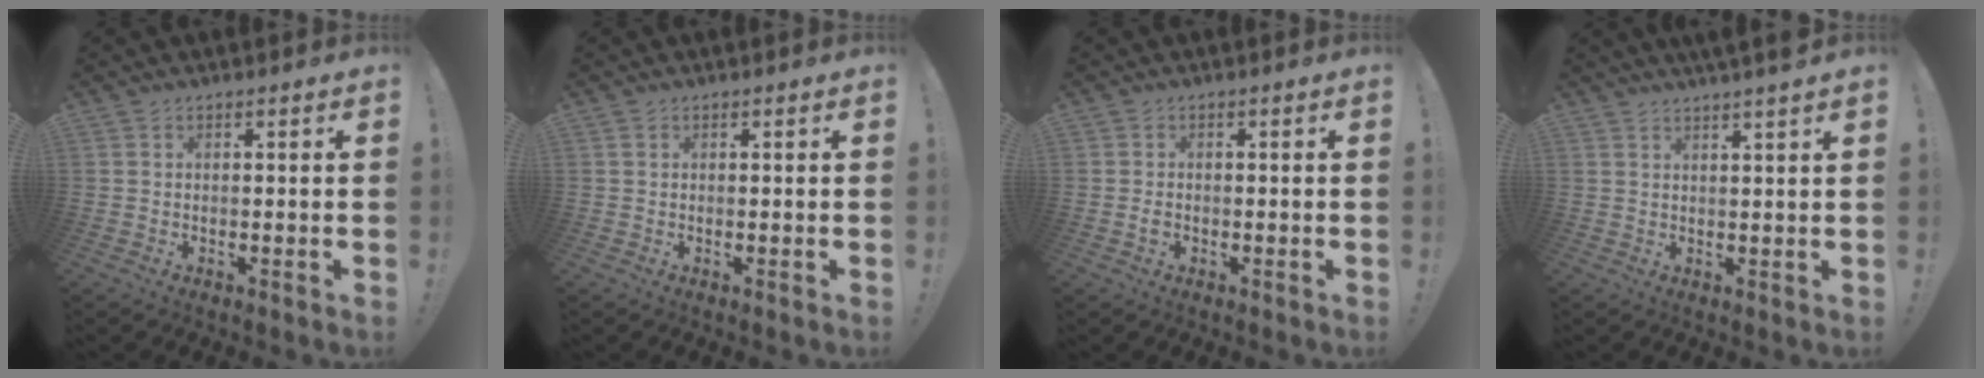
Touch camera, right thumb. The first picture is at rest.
{"total": 0.5, "force": [0.2, 0.5, 0.1], "torque": [0.005, -0.001, 0.001]}
{"total": 1.3, "force": [-0.7, 0.9, 0.7], "torque": [-0.014, 0.004, -0.011]}
{"total": 3.6, "force": [3.0, -0.6, 1.8], "torque": [-0.024, -0.016, 0.048]}